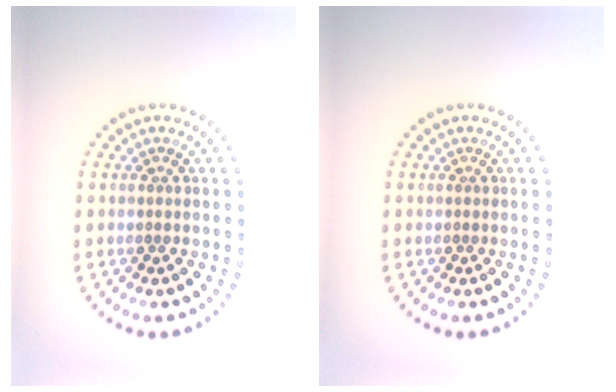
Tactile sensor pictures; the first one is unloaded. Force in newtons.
{"total": 0.0}